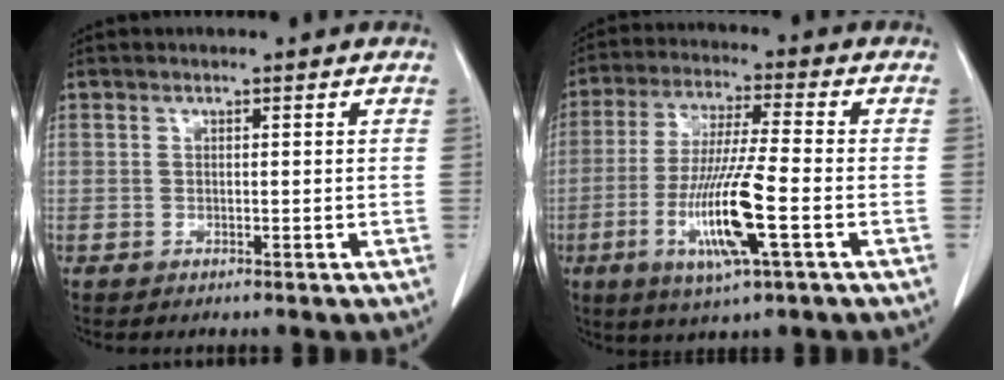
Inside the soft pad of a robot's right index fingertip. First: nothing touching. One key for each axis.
{"total": 12.7, "fx": -4.0, "fy": 0.3, "fz": 12.1, "tx": -0.242, "ty": -0.019, "tz": -0.078}